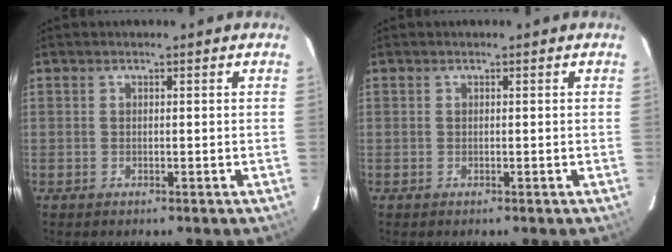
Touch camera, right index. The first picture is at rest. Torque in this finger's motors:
{"motor_torque": [0.07, 0.08, 0.00, 0.01]}